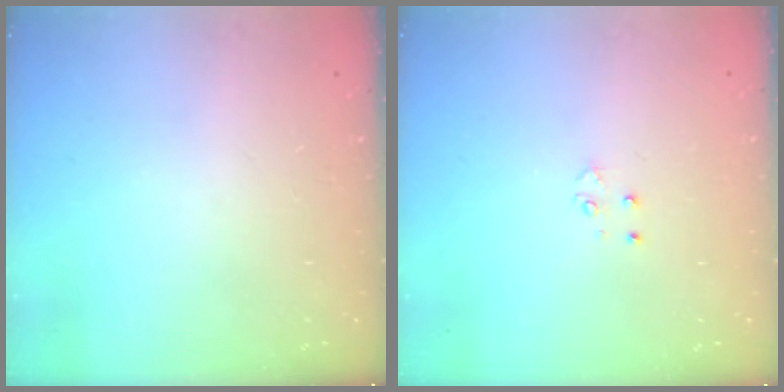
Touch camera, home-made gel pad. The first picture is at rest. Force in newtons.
{"total": 3.1, "press": 3.1, "slide": 0.6}